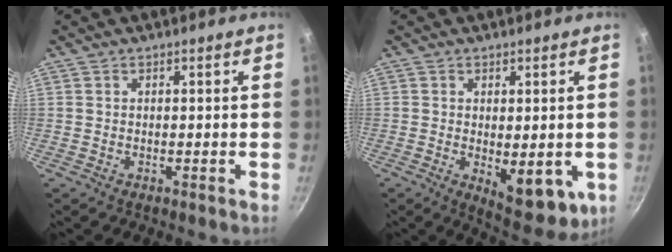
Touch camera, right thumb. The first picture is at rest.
{"total": 10.3, "force": [-1.6, 4.9, 9.0], "torque": [-0.099, -0.016, -0.009]}